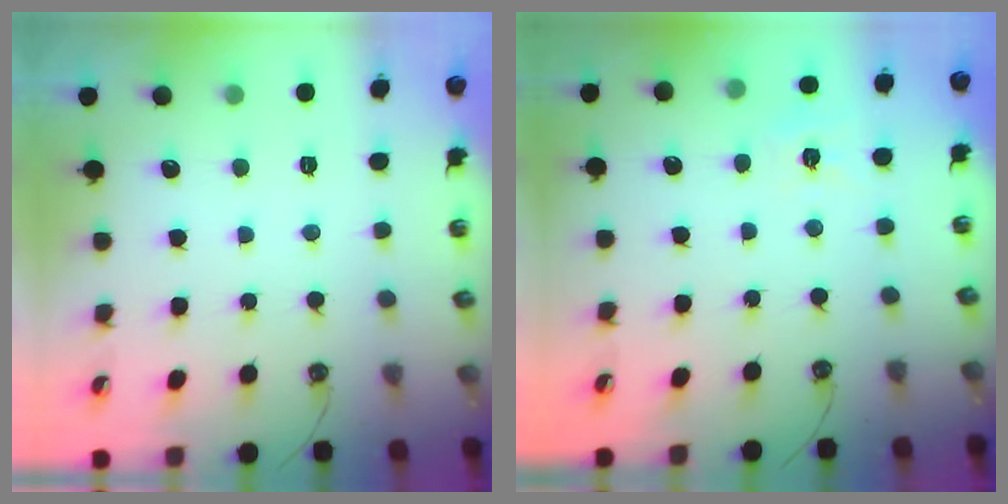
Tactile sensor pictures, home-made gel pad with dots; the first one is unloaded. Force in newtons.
{"total": 6.1, "press": 6.0, "slide": 0.6}